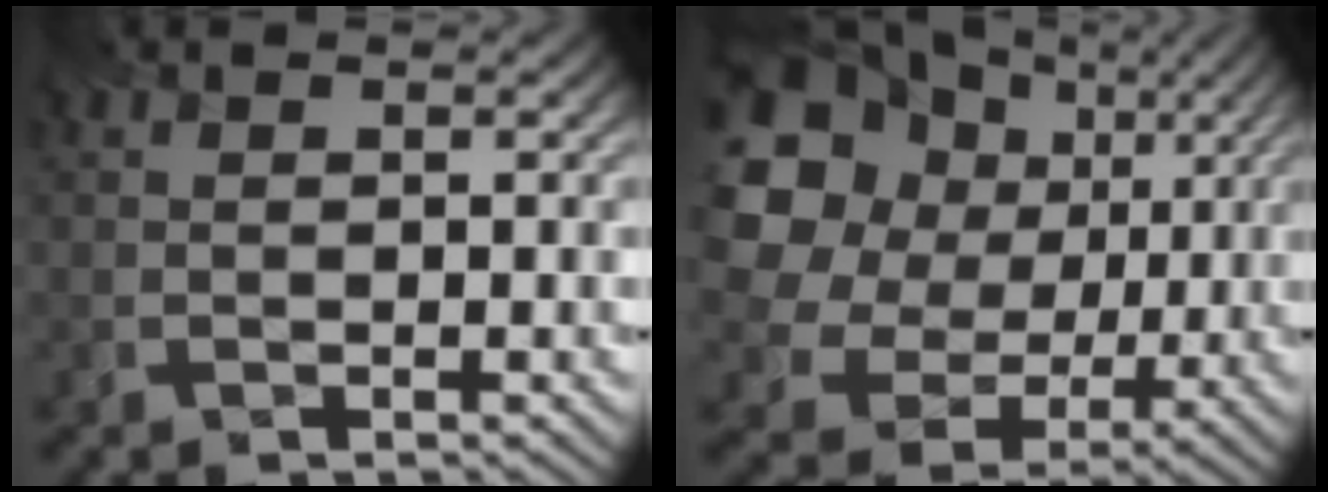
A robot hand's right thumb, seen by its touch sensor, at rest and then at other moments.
{"total": 16.7, "force": [6.3, 13.4, 7.8], "torque": [-0.254, 0.049, 0.129]}